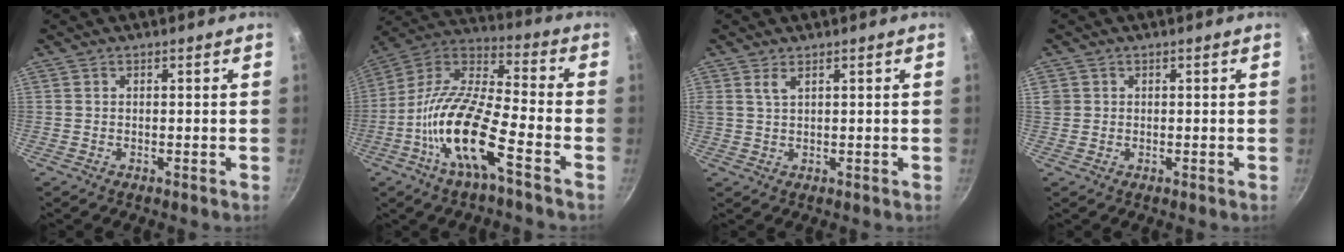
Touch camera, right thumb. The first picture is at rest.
{"total": 17.4, "force": [-7.2, 5.0, 15.0], "torque": [-0.286, 0.049, -0.159]}
{"total": 2.2, "force": [1.2, 0.8, 1.6], "torque": [-0.030, -0.004, 0.026]}
{"total": 2.2, "force": [0.5, 2.0, 0.7], "torque": [-0.010, 0.003, 0.007]}